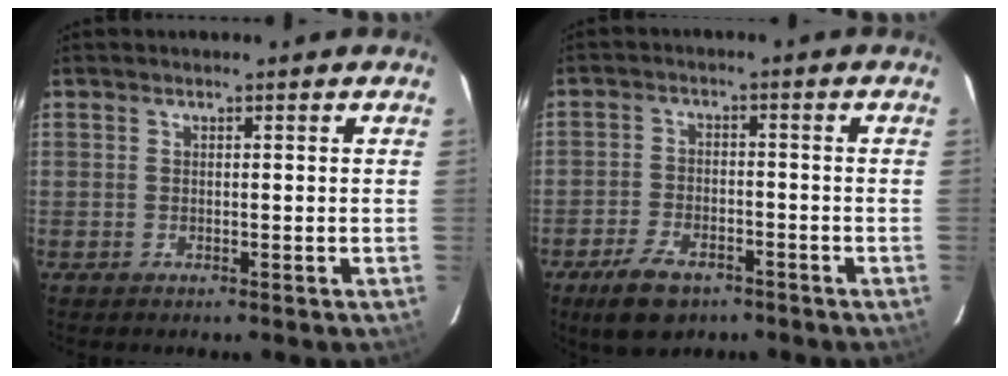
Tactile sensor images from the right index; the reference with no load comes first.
{"total": 8.3, "force": [-5.6, 4.1, 4.5], "torque": [-0.114, -0.004, -0.094]}